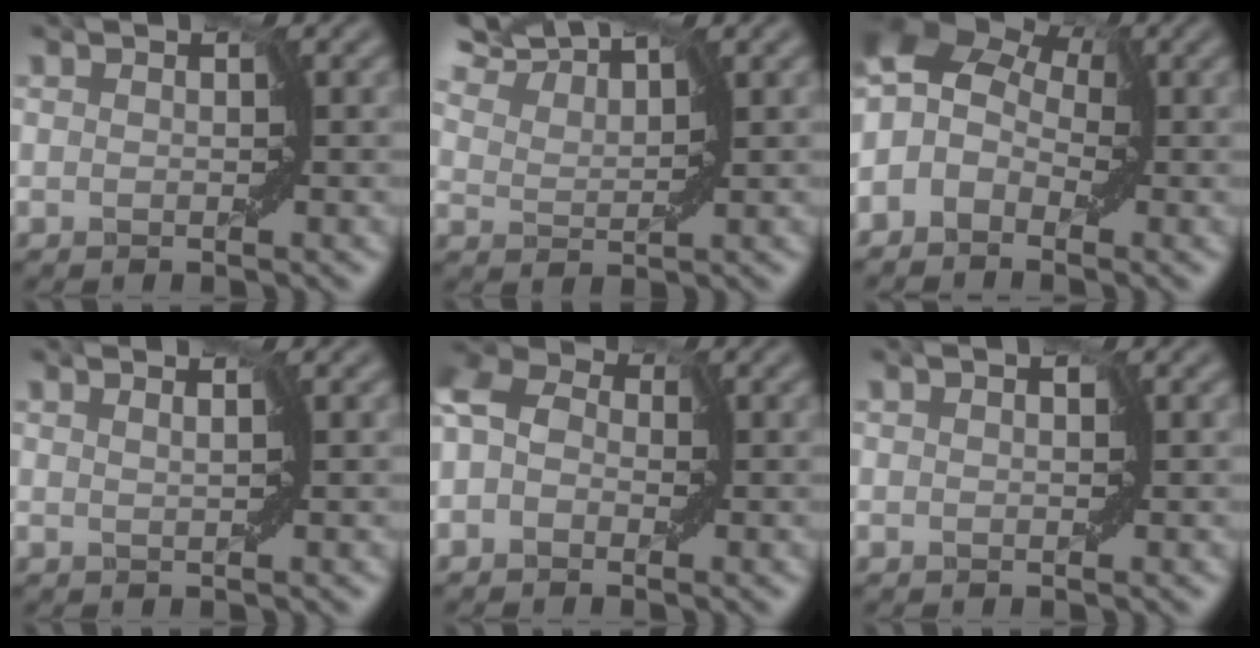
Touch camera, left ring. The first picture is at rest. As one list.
[{"total": 5.8, "force": [5.5, 0.8, 1.4], "torque": [-0.052, 0.008, 0.092]}, {"total": 5.6, "force": [-0.2, 3.9, 4.1], "torque": [-0.092, 0.016, -0.029]}, {"total": 1.5, "force": [1.2, -0.2, 0.8], "torque": [-0.015, 0.002, 0.008]}, {"total": 6.1, "force": [0.3, 4.4, 4.2], "torque": [-0.084, 0.030, -0.010]}, {"total": 0.6, "force": [0.3, 0.2, 0.5], "torque": [-0.009, 0.001, 0.005]}]